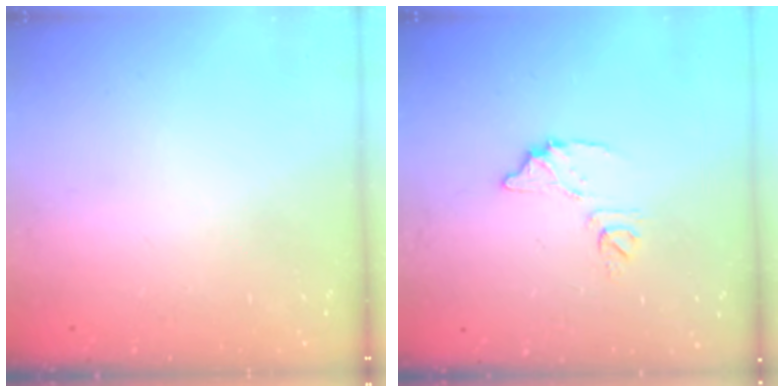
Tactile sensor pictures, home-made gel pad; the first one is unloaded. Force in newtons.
{"total": 8.5, "press": 8.4, "slide": 0.3}